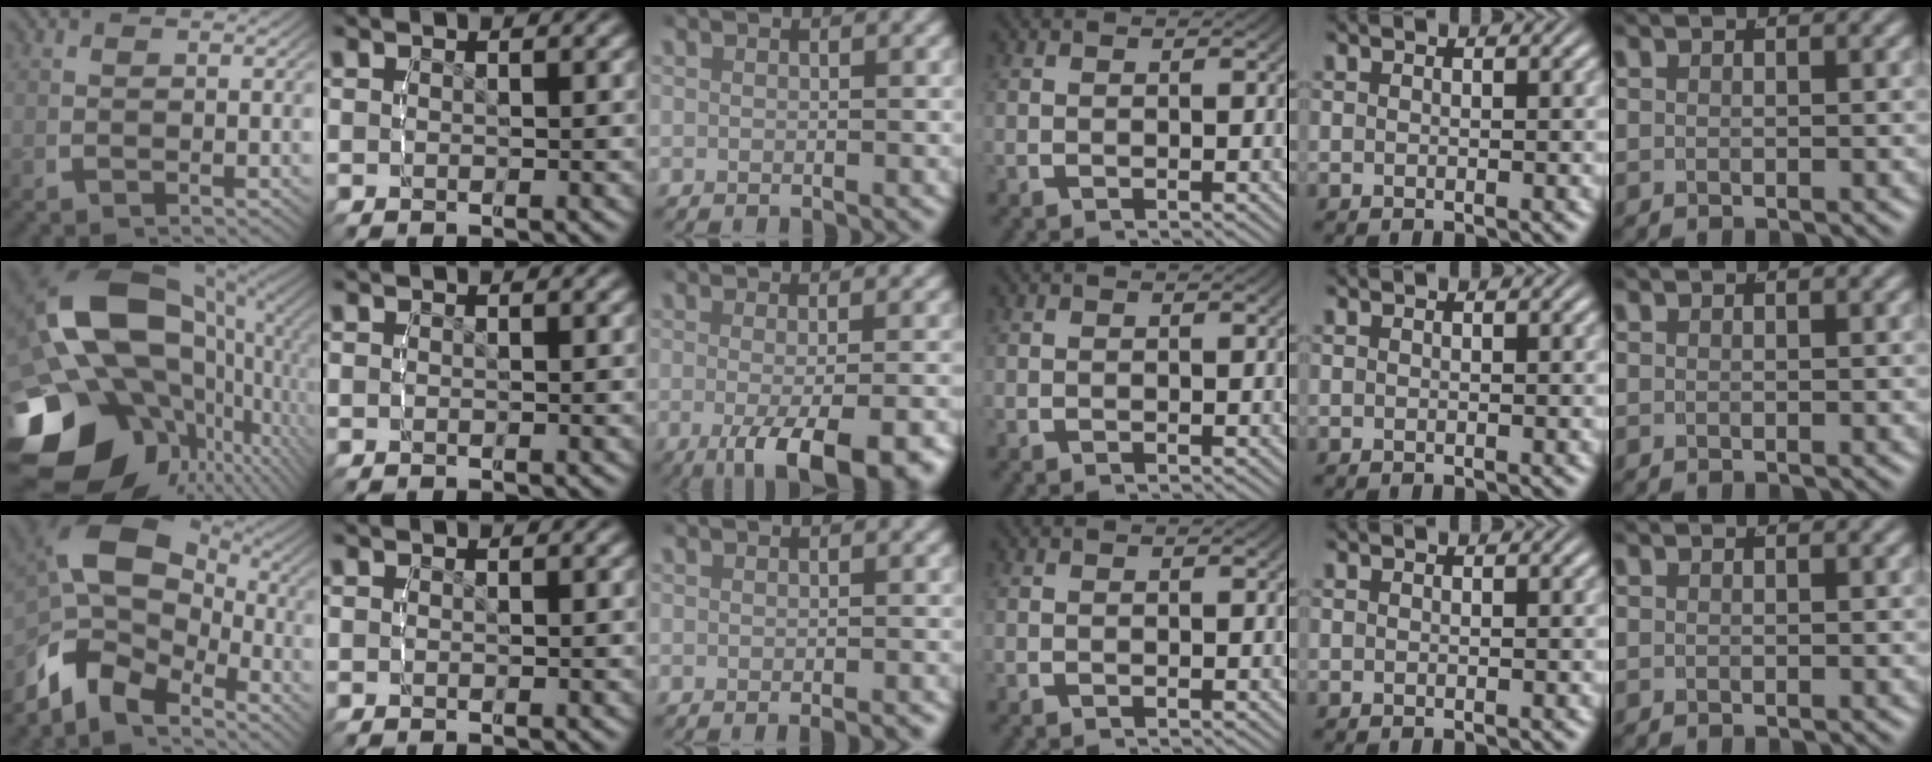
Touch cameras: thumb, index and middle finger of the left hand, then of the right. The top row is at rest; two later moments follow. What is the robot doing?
{"motion": "lift_and_place", "object": "lipstick"}